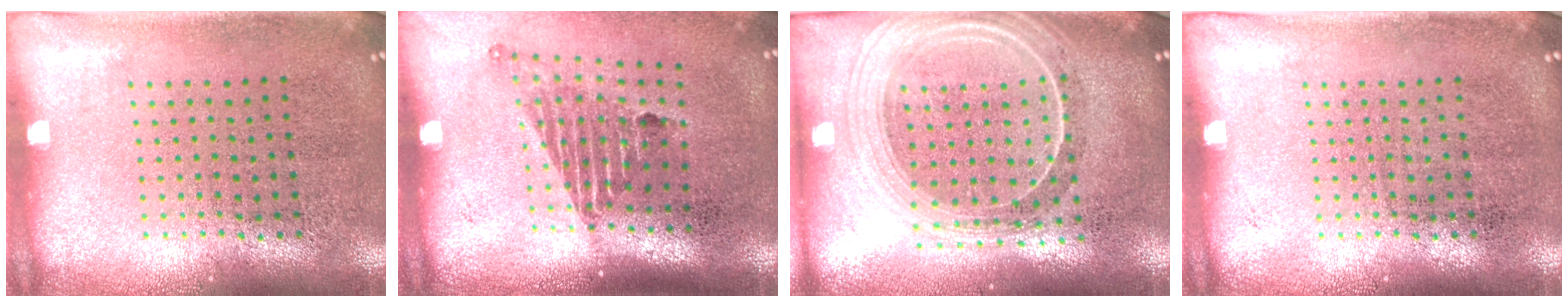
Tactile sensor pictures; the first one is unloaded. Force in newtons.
{"total": 1.6, "press": 1.2, "slide": 1.1}
{"total": 2.3, "press": 2.0, "slide": 1.2}
{"total": 0.0}